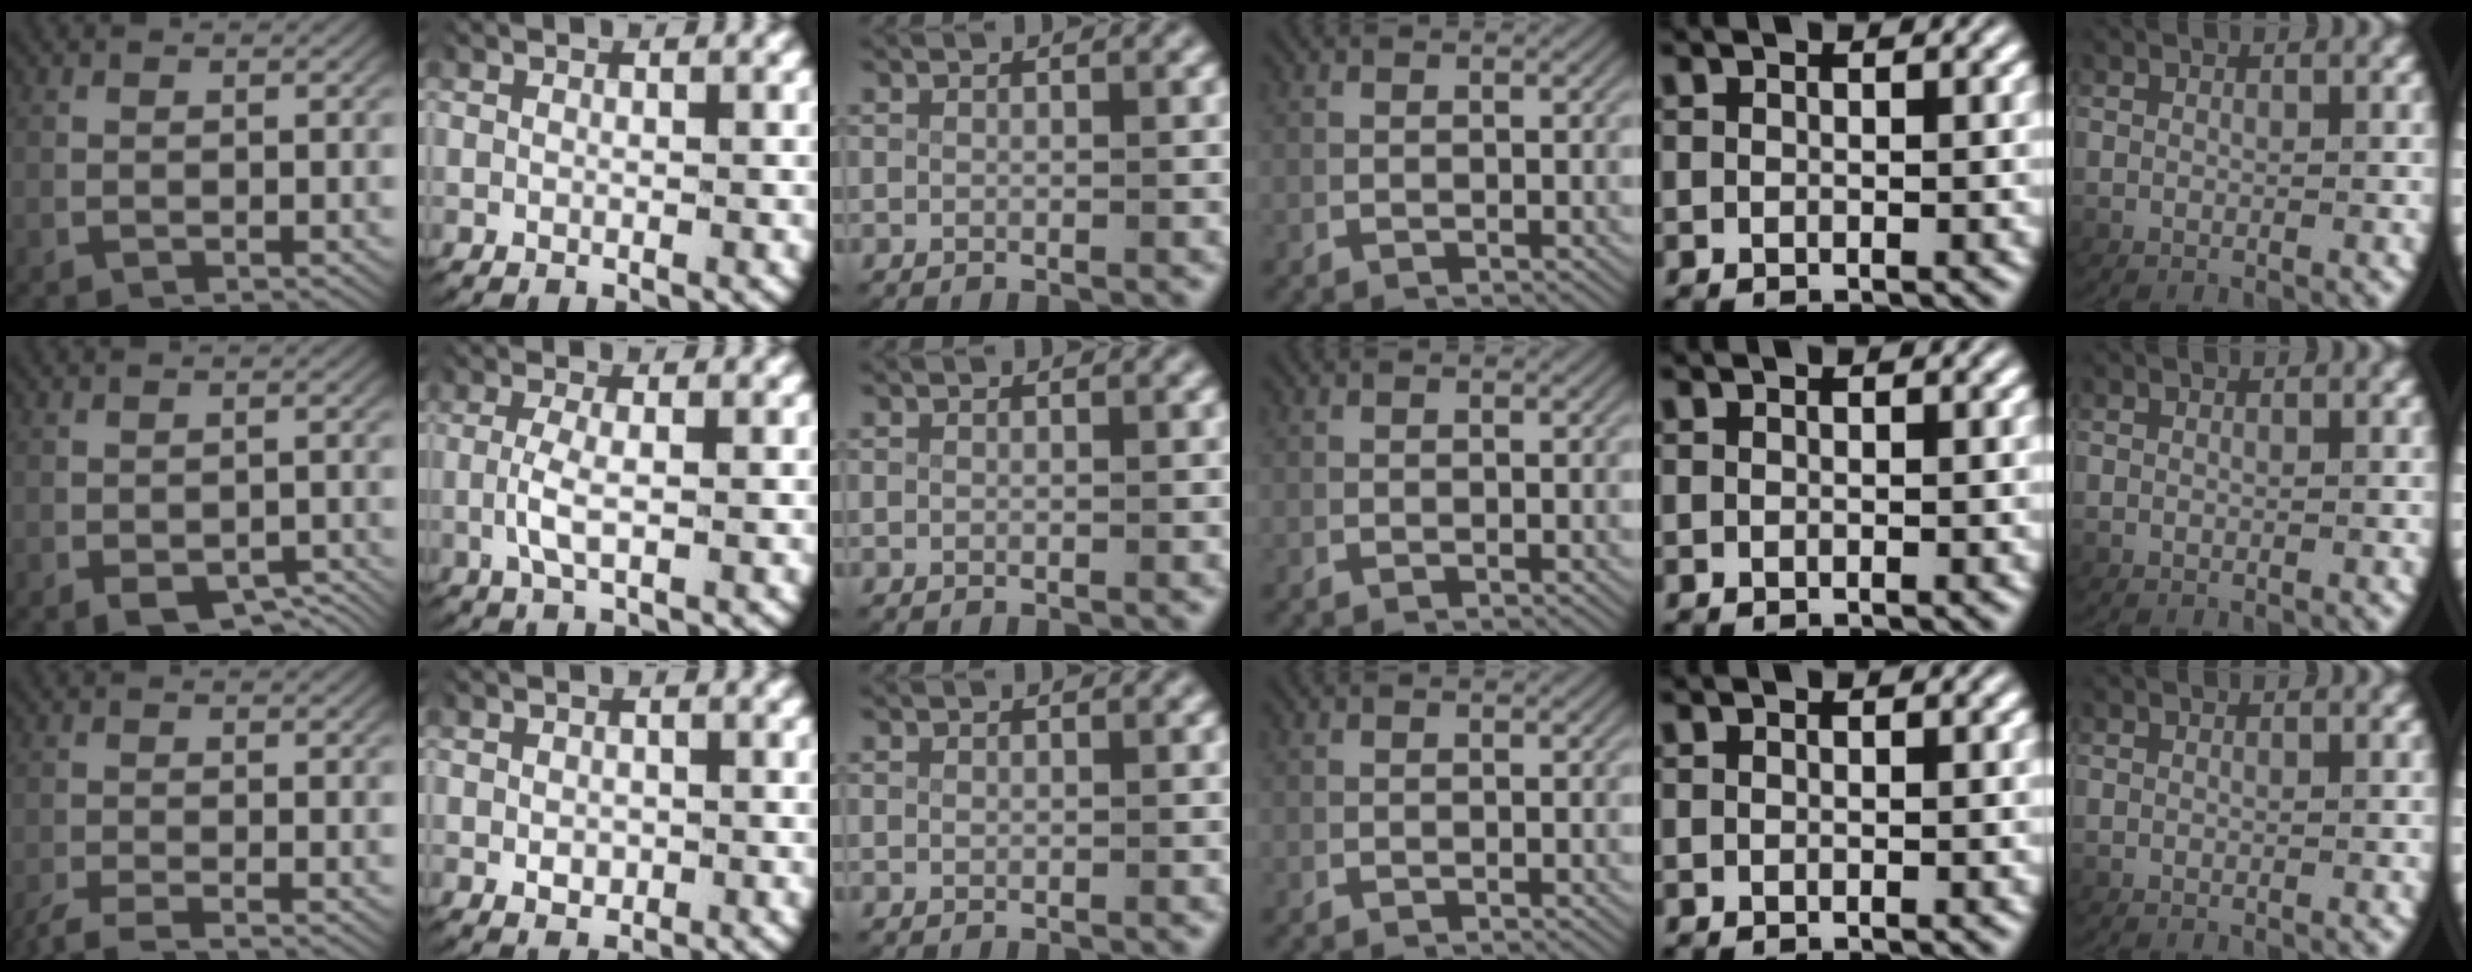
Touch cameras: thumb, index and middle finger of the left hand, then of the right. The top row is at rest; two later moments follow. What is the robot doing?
{"motion": "lift_and_place", "object": "card"}